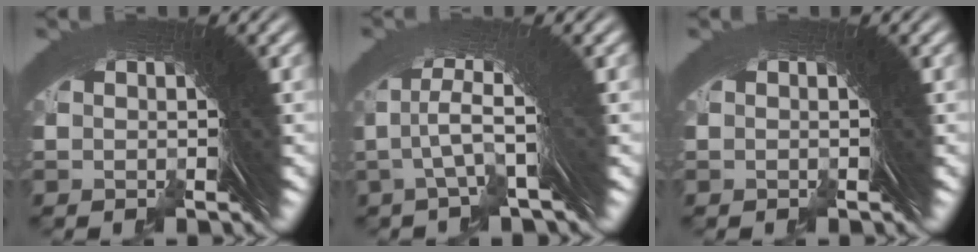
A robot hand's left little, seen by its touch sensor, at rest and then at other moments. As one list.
[{"total": 2.5, "force": [0.2, -0.2, 2.5], "torque": [-0.052, 0.000, 0.008]}, {"total": 0.0}]